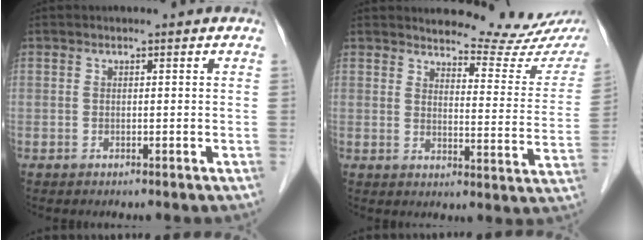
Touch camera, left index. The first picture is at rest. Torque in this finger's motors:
{"motor_torque": [-0.01, -0.35, 0.07, 0.00]}